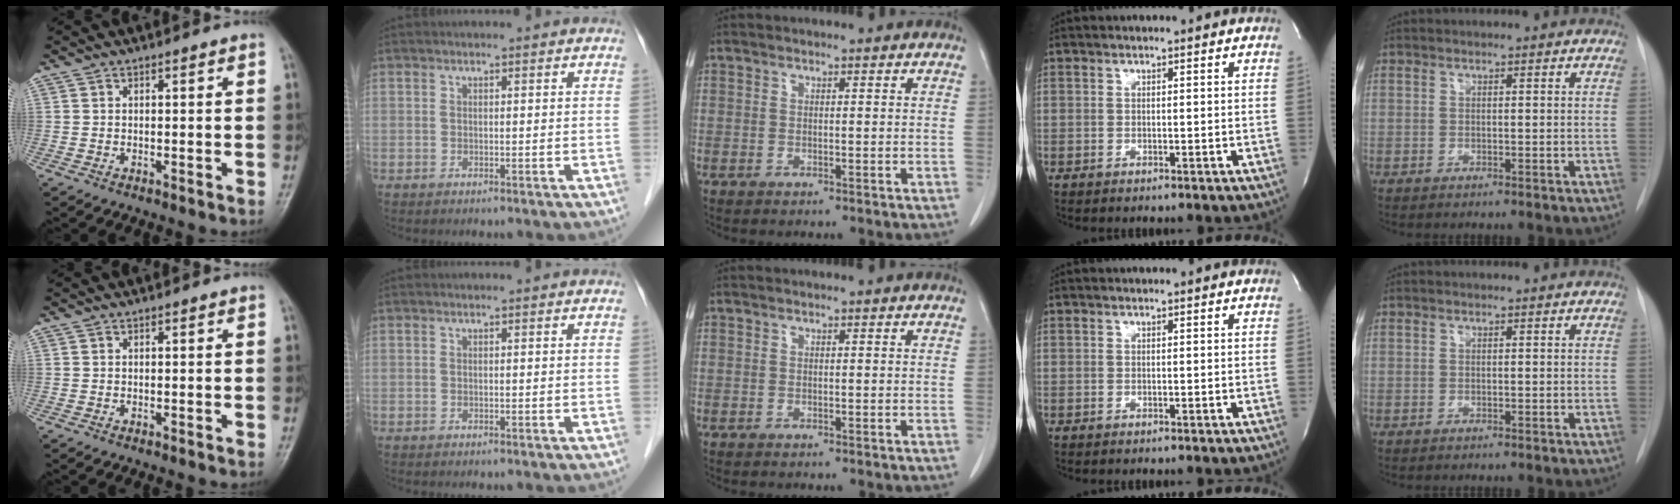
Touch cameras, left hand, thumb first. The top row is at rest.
{}